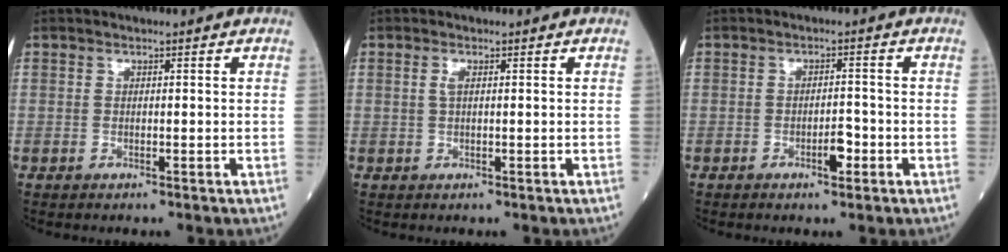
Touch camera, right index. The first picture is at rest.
{"total": 1.1, "force": [0.3, 0.3, 1.0], "torque": [-0.025, 0.001, 0.004]}
{"total": 2.6, "force": [-1.3, 0.8, 2.1], "torque": [-0.031, 0.003, -0.020]}